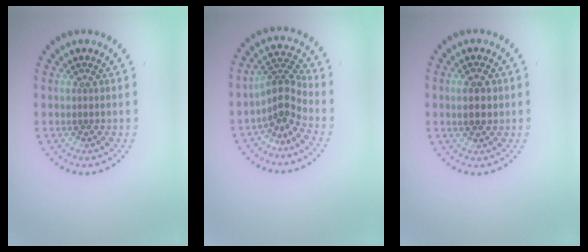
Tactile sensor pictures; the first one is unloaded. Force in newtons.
{"total": 3.0, "press": 2.0, "slide": 2.2}
{"total": 2.5, "press": 2.5, "slide": 0.3}